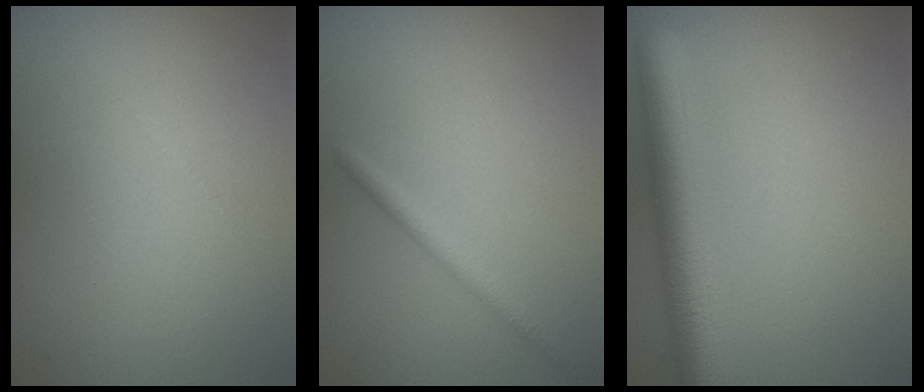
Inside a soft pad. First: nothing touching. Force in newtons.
{"total": 1.4, "press": 1.4, "slide": 0.0}
{"total": 5.6, "press": 5.6, "slide": 0.2}